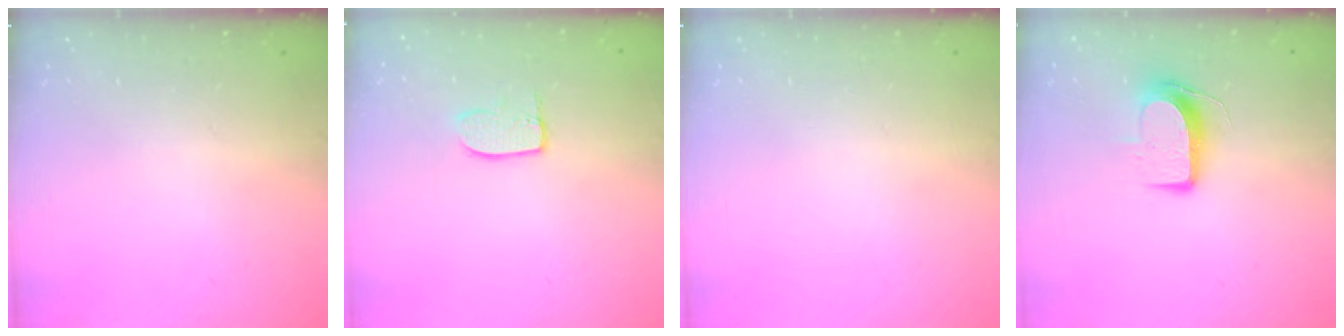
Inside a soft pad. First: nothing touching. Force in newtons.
{"total": 6.8, "press": 6.8, "slide": 0.1}
{"total": 0.0}
{"total": 9.2, "press": 9.1, "slide": 0.9}